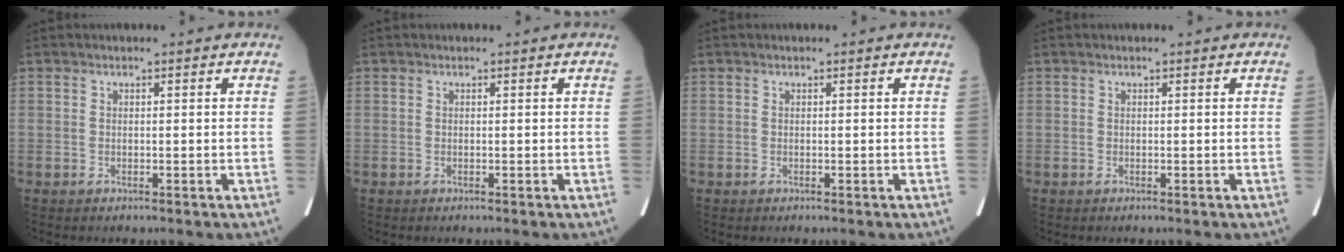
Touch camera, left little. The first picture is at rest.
{"total": 0.0}
{"total": 0.0}
{"total": 0.0}